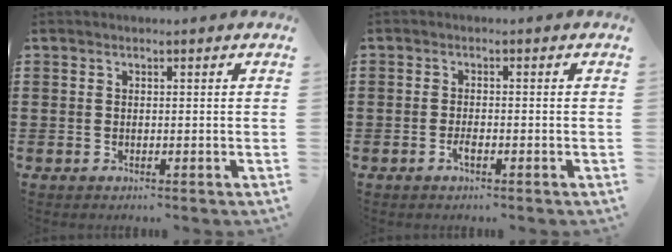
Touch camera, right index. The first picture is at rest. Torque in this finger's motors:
{"motor_torque": [1.22, 0.91, 0.08, 0.04]}